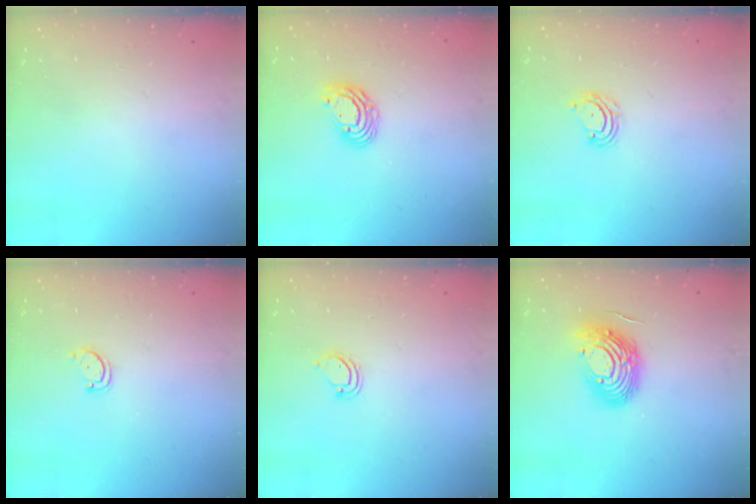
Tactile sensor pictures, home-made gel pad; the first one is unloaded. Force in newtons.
{"total": 7.0, "press": 7.0, "slide": 0.8}
{"total": 5.6, "press": 5.5, "slide": 0.5}
{"total": 2.8, "press": 2.8, "slide": 0.3}
{"total": 3.6, "press": 3.6, "slide": 0.5}
{"total": 13.5, "press": 13.5, "slide": 1.3}